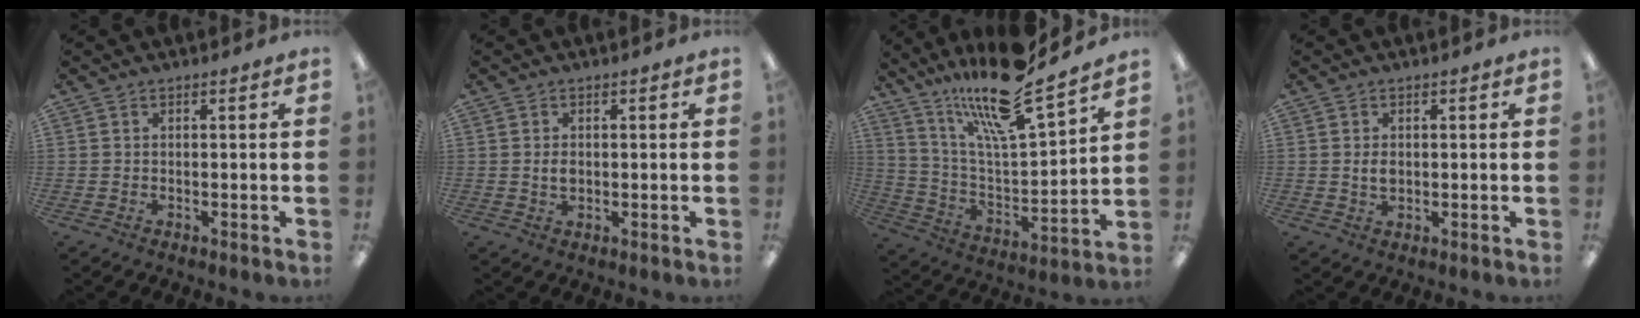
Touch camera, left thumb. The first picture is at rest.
{"total": 2.1, "force": [0.1, 1.5, 1.4], "torque": [-0.021, 0.000, 0.000]}
{"total": 19.4, "force": [15.8, 3.1, 10.9], "torque": [-0.199, -0.104, 0.262]}
{"total": 2.4, "force": [0.3, 1.7, 1.7], "torque": [-0.026, 0.001, 0.002]}